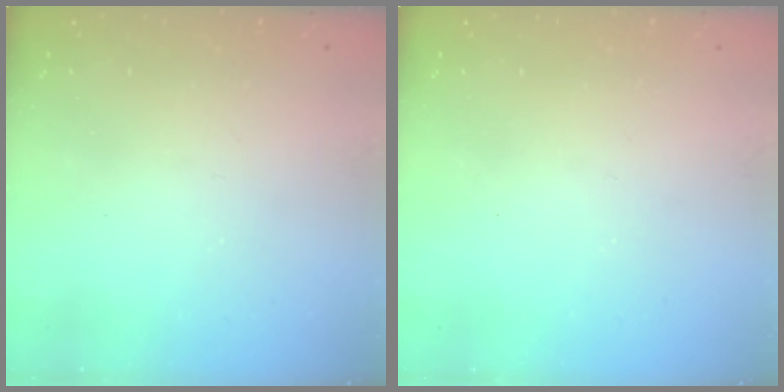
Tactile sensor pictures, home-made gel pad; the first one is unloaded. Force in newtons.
{"total": 0.0}